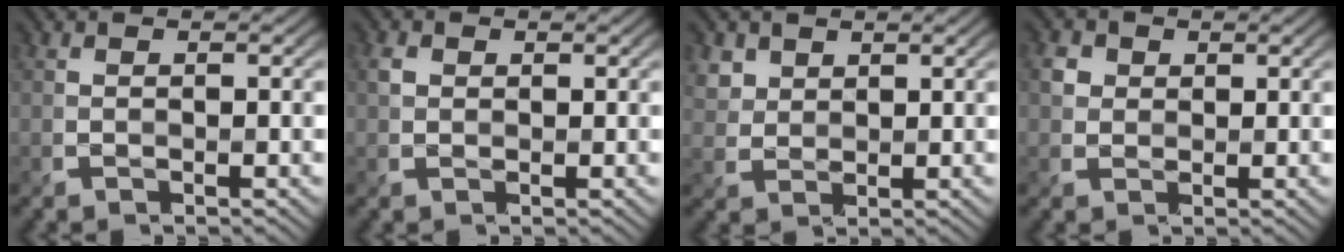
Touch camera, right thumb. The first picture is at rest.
{"total": 1.4, "force": [0.4, 1.2, 0.6], "torque": [-0.020, 0.000, 0.009]}
{"total": 2.8, "force": [1.8, 2.0, 0.7], "torque": [-0.028, 0.001, 0.046]}
{"total": 2.1, "force": [0.6, 1.9, 0.5], "torque": [-0.018, 0.001, 0.011]}